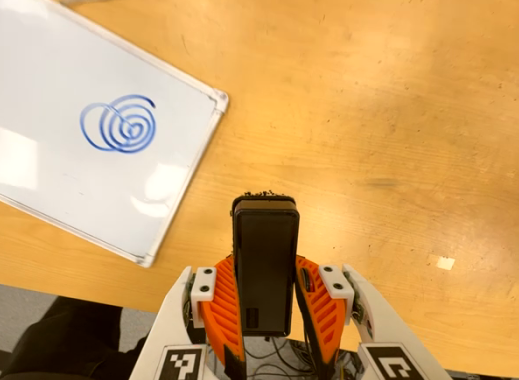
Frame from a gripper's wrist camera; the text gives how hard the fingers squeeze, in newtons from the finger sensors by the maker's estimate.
{"total": 5.8, "left": 3.8, "right": 7.7}